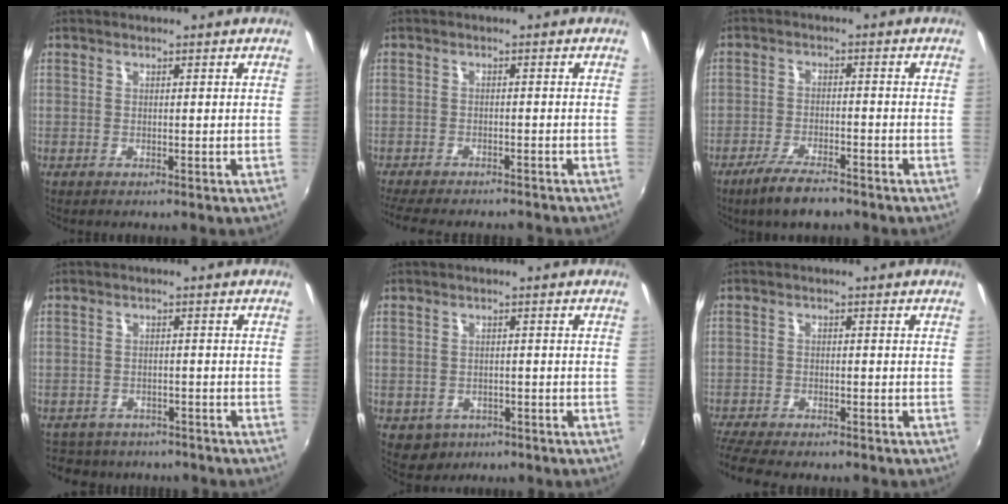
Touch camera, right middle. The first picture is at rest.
{"total": 11.0, "force": [-9.7, 2.3, 4.7], "torque": [-0.108, -0.023, -0.146]}
{"total": 7.0, "force": [-5.4, 1.6, 4.1], "torque": [-0.100, -0.012, -0.096]}
{"total": 8.2, "force": [-7.0, 3.7, 2.0], "torque": [-0.052, -0.006, -0.100]}
{"total": 4.6, "force": [-2.0, 3.9, 1.5], "torque": [-0.041, -0.005, -0.019]}
{"total": 8.6, "force": [-7.6, 1.5, 3.6], "torque": [-0.100, -0.031, -0.132]}